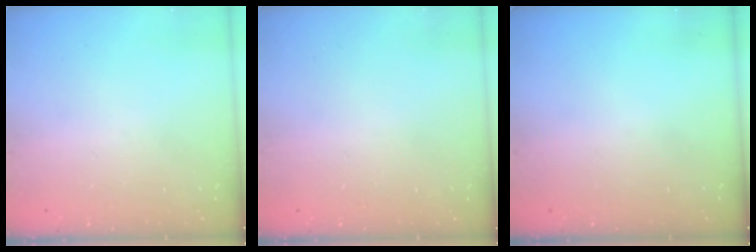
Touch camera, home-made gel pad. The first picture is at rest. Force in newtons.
{"total": 2.4, "press": 2.4, "slide": 0.2}
{"total": 0.0}